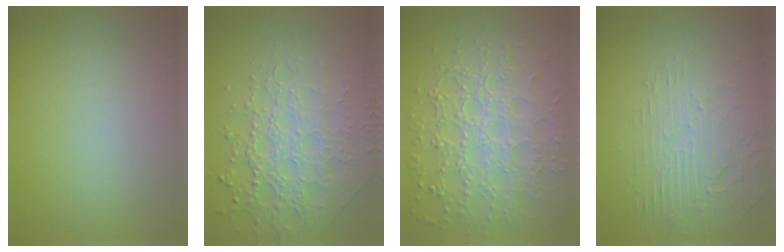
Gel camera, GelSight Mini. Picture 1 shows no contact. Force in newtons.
{"total": 6.0, "press": 5.2, "slide": 3.1}
{"total": 7.7, "press": 5.4, "slide": 5.5}
{"total": 3.8, "press": 3.4, "slide": 1.8}